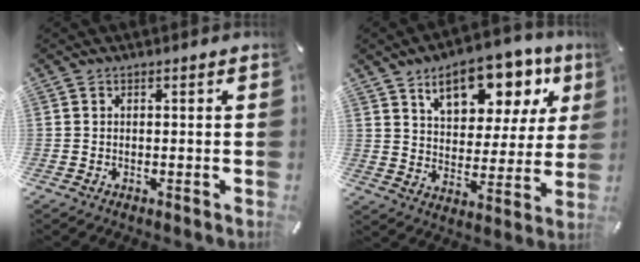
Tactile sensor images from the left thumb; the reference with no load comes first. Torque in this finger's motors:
{"motor_torque": [2.51, 2.51, 1.39, -1.38, 0.16]}